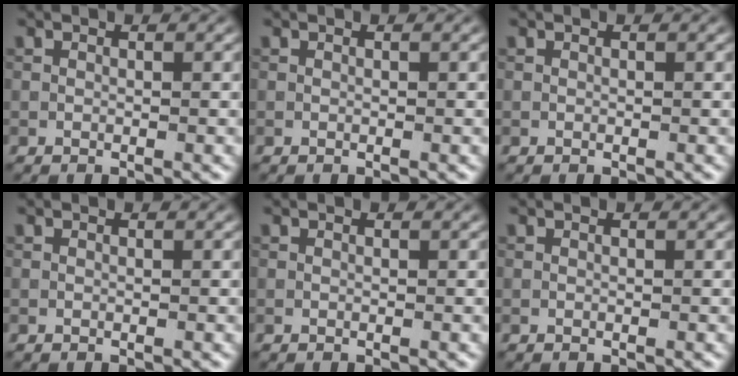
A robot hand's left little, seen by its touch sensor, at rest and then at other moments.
{"total": 0.0}
{"total": 0.0}
{"total": 0.0}
{"total": 0.0}
{"total": 0.0}